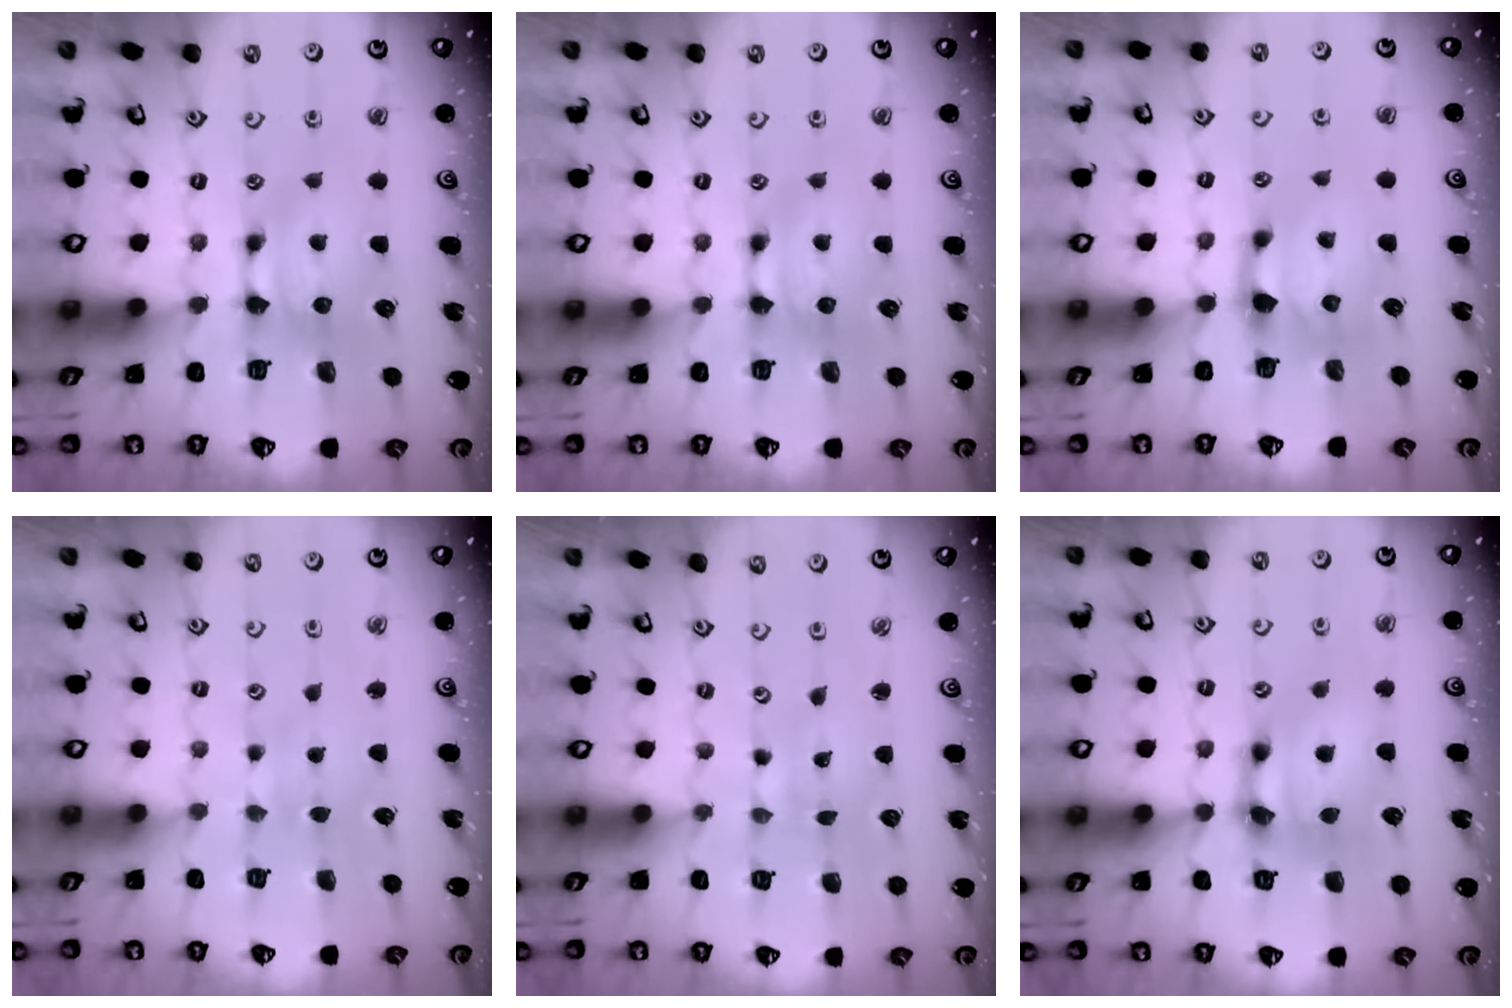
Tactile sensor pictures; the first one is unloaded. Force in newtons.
{"total": 0.0}
{"total": 1.2, "press": 0.2, "slide": 1.2}
{"total": 2.6, "press": 2.6, "slide": 0.0}
{"total": 6.8, "press": 6.8, "slide": 0.4}
{"total": 5.4, "press": 4.7, "slide": 2.6}